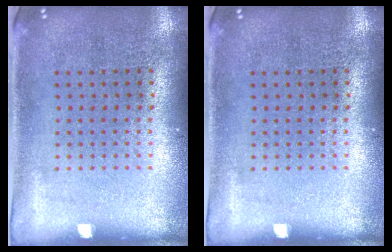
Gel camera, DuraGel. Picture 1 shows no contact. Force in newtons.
{"total": 0.0}